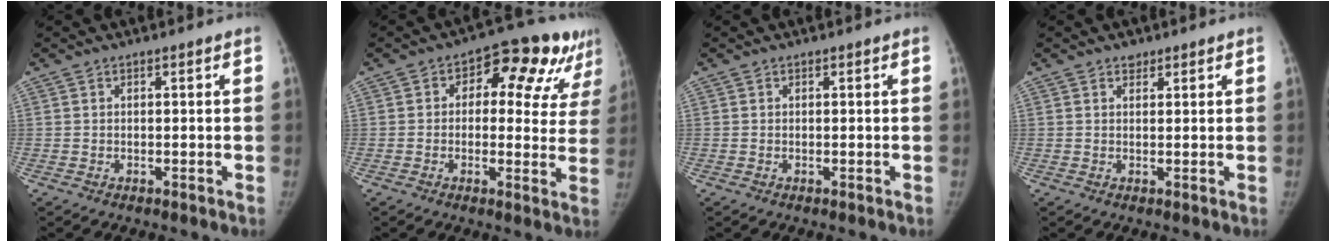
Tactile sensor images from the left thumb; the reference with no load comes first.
{"total": 15.0, "force": [6.8, 8.3, 10.5], "torque": [-0.080, 0.010, 0.077]}
{"total": 0.0}
{"total": 1.4, "force": [1.0, 0.9, 0.3], "torque": [0.006, -0.006, 0.012]}